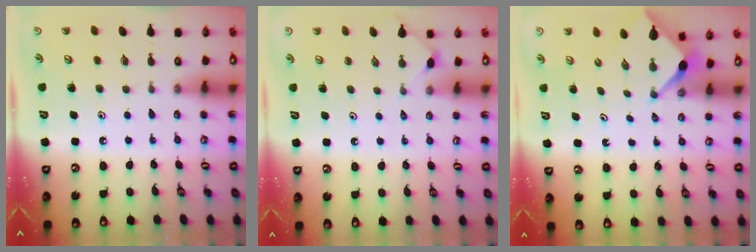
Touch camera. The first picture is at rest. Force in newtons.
{"total": 2.6, "press": 2.6, "slide": 0.5}
{"total": 2.7, "press": 2.6, "slide": 0.3}